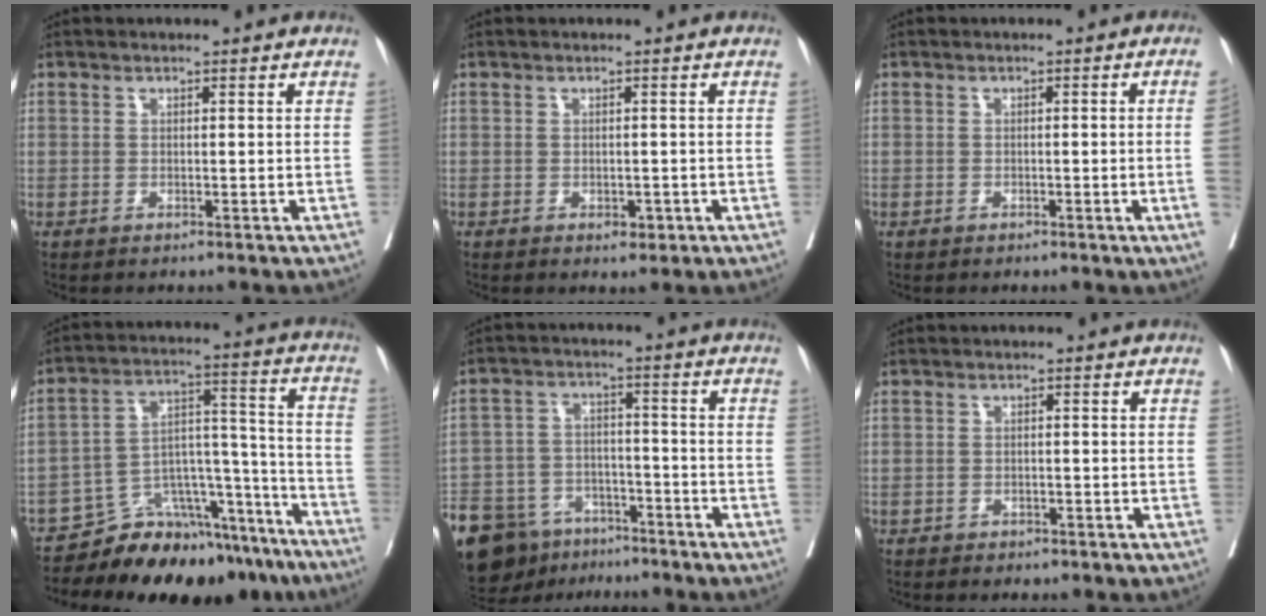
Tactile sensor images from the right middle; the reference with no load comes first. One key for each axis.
{"total": 1.6, "fx": -0.7, "fy": 1.0, "fz": 1.1, "tx": -0.010, "ty": 0.001, "tz": -0.004}
{"total": 2.6, "fx": -0.5, "fy": -0.6, "fz": 2.5, "tx": -0.034, "ty": 0.002, "tz": -0.006}
{"total": 19.3, "fx": -17.2, "fy": 6.0, "fz": 6.3, "tx": -0.063, "ty": 0.052, "tz": -0.258}
{"total": 20.9, "fx": -15.4, "fy": 11.0, "fz": 8.9, "tx": -0.251, "ty": -0.020, "tz": -0.242}
{"total": 2.1, "fx": -1.6, "fy": 1.1, "fz": 0.8, "tx": -0.016, "ty": 0.000, "tz": -0.016}